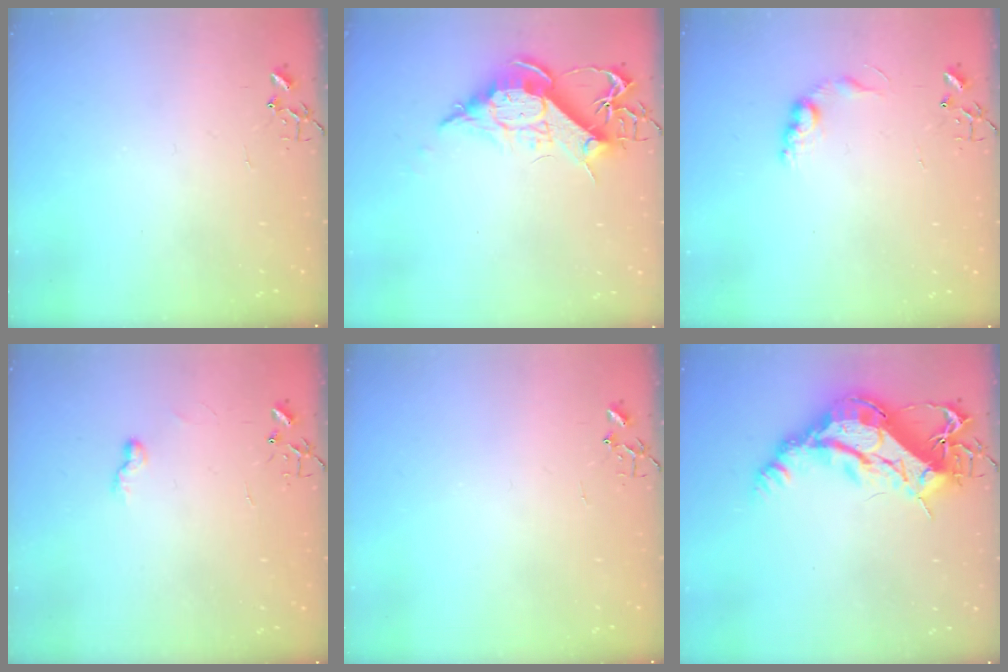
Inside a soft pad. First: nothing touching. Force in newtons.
{"total": 12.6, "press": 12.6, "slide": 1.2}
{"total": 8.6, "press": 8.6, "slide": 0.4}
{"total": 4.6, "press": 4.6, "slide": 0.6}
{"total": 0.0}
{"total": 20.3, "press": 20.2, "slide": 2.1}